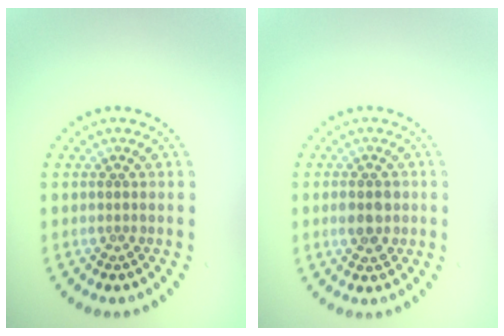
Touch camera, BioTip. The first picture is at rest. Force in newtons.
{"total": 2.8, "press": 2.8, "slide": 0.1}